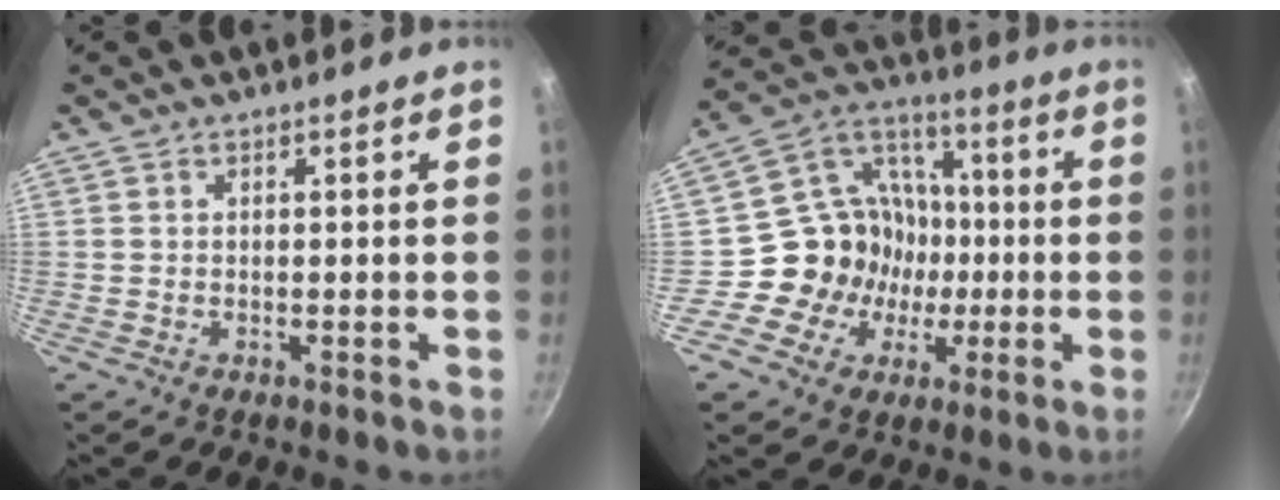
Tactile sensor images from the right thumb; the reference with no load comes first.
{"total": 15.3, "force": [-2.7, 14.2, 4.9], "torque": [-0.038, 0.036, -0.054]}